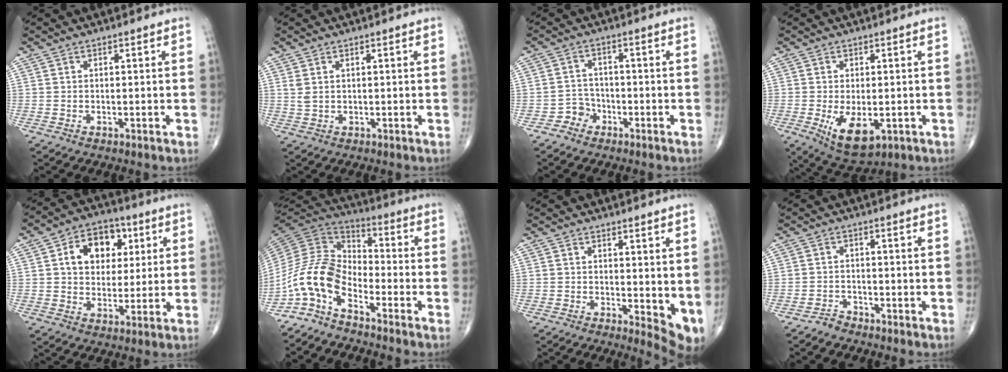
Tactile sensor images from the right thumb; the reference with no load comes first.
{"total": 1.8, "force": [0.7, 1.0, 1.3], "torque": [-0.033, 0.010, 0.022]}
{"total": 3.4, "force": [-2.1, 2.7, 0.1], "torque": [0.020, 0.017, -0.045]}
{"total": 8.5, "force": [-2.2, 4.4, 6.9], "torque": [-0.111, -0.017, -0.023]}
{"total": 12.0, "force": [3.4, 8.9, 7.4], "torque": [-0.071, 0.001, 0.051]}
{"total": 10.5, "force": [-6.4, 5.1, 6.6], "torque": [-0.132, 0.068, -0.146]}
{"total": 6.3, "force": [0.8, 2.7, 5.6], "torque": [-0.065, -0.017, 0.016]}
{"total": 1.7, "force": [-1.6, 0.6, -0.2], "torque": [0.010, 0.000, -0.034]}